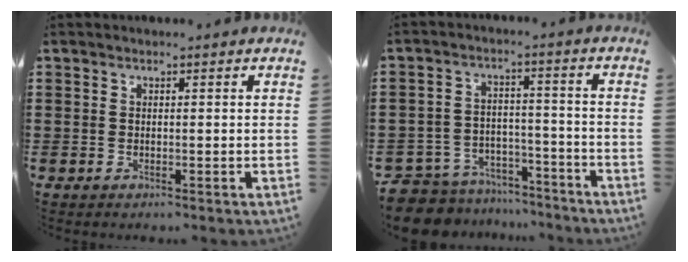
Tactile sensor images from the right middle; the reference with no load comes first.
{"total": 7.5, "force": [-7.3, 1.5, 0.5], "torque": [-0.023, 0.018, -0.151]}